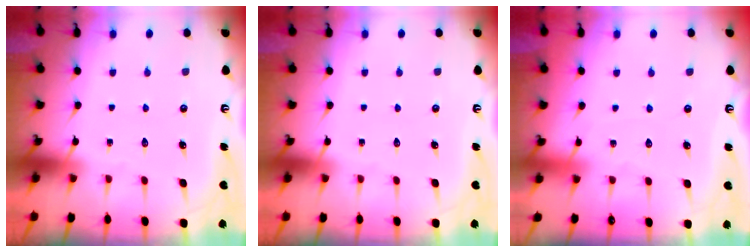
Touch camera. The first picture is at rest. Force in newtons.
{"total": 0.0}
{"total": 1.4, "press": 1.3, "slide": 0.3}